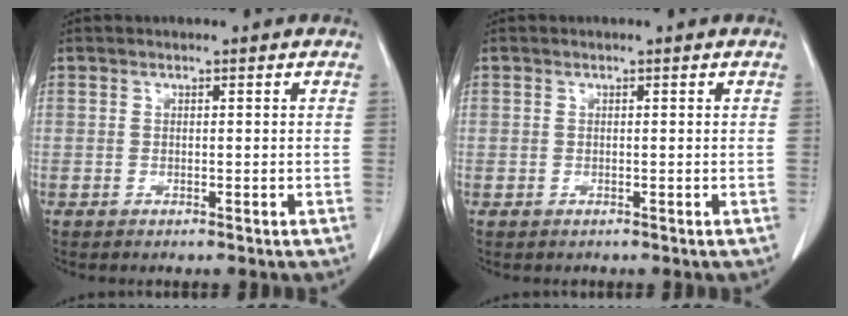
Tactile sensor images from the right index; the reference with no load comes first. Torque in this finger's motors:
{"motor_torque": [-1.11, -0.74, -0.55, -0.17]}